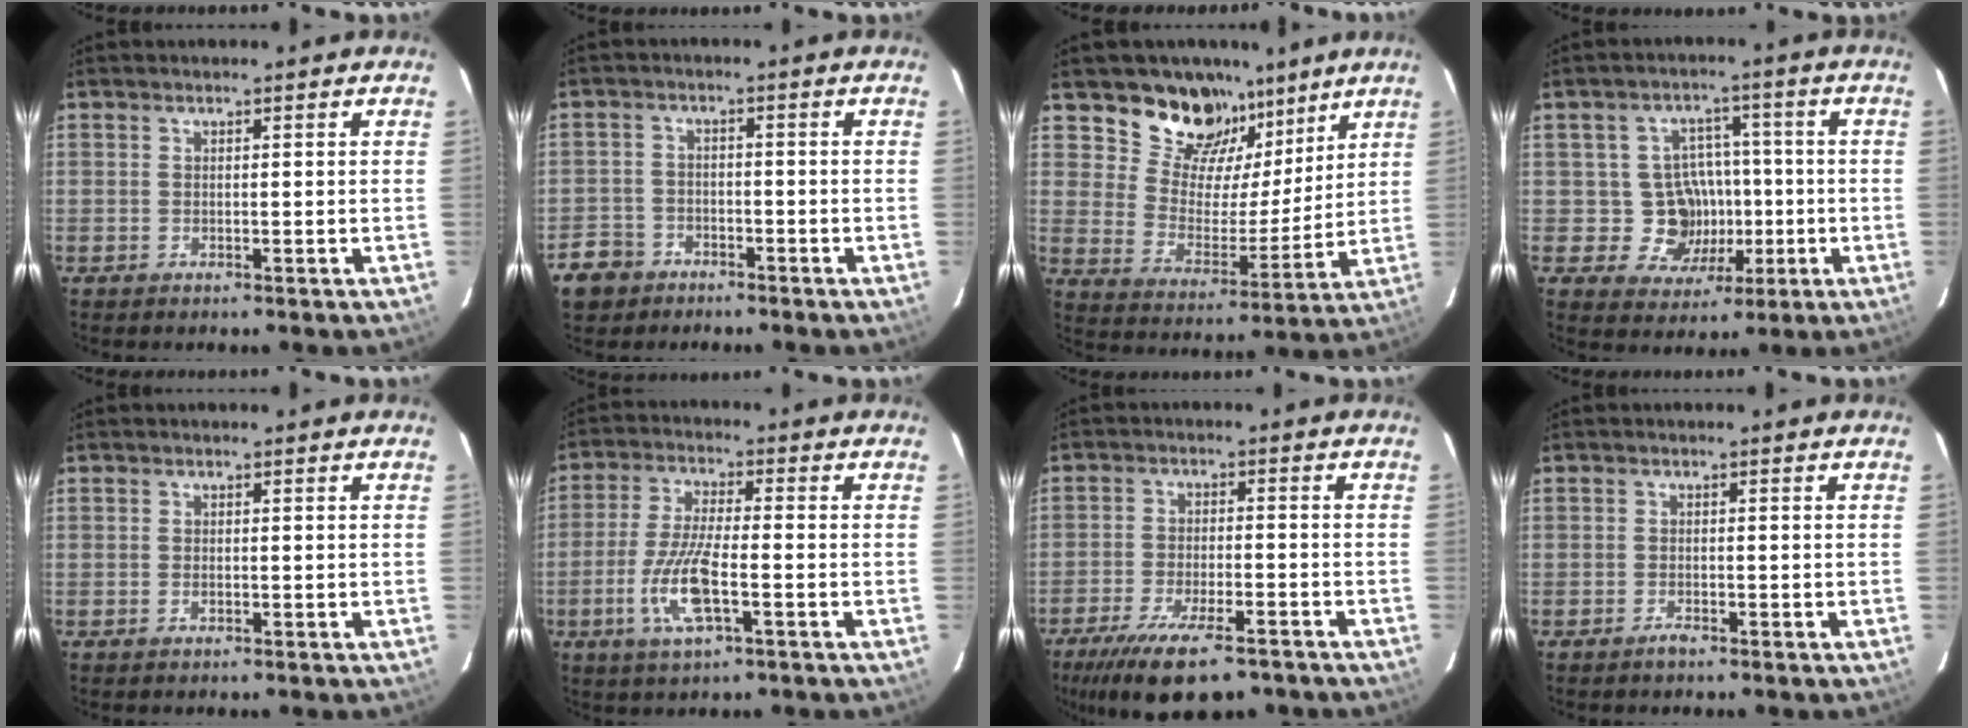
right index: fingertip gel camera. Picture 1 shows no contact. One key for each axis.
{"total": 7.5, "fx": -4.4, "fy": 5.7, "fz": 1.9, "tx": -0.062, "ty": 0.022, "tz": -0.075}
{"total": 14.8, "fx": 10.7, "fy": 8.9, "fz": 5.0, "tx": -0.094, "ty": 0.002, "tz": 0.192}
{"total": 8.9, "fx": -1.3, "fy": 8.5, "fz": 2.1, "tx": -0.046, "ty": 0.024, "tz": -0.008}
{"total": 0.8, "fx": -0.3, "fy": 0.4, "fz": 0.6, "tx": -0.011, "ty": 0.001, "tz": -0.005}
{"total": 10.1, "fx": -3.6, "fy": 2.2, "fz": 9.2, "tx": -0.195, "ty": -0.007, "tz": -0.071}
{"total": 14.9, "fx": -10.8, "fy": 4.6, "fz": 9.2, "tx": -0.192, "ty": -0.037, "tz": -0.175}
{"total": 1.4, "fx": -1.2, "fy": 0.4, "fz": 0.7, "tx": -0.014, "ty": -0.001, "tz": -0.023}